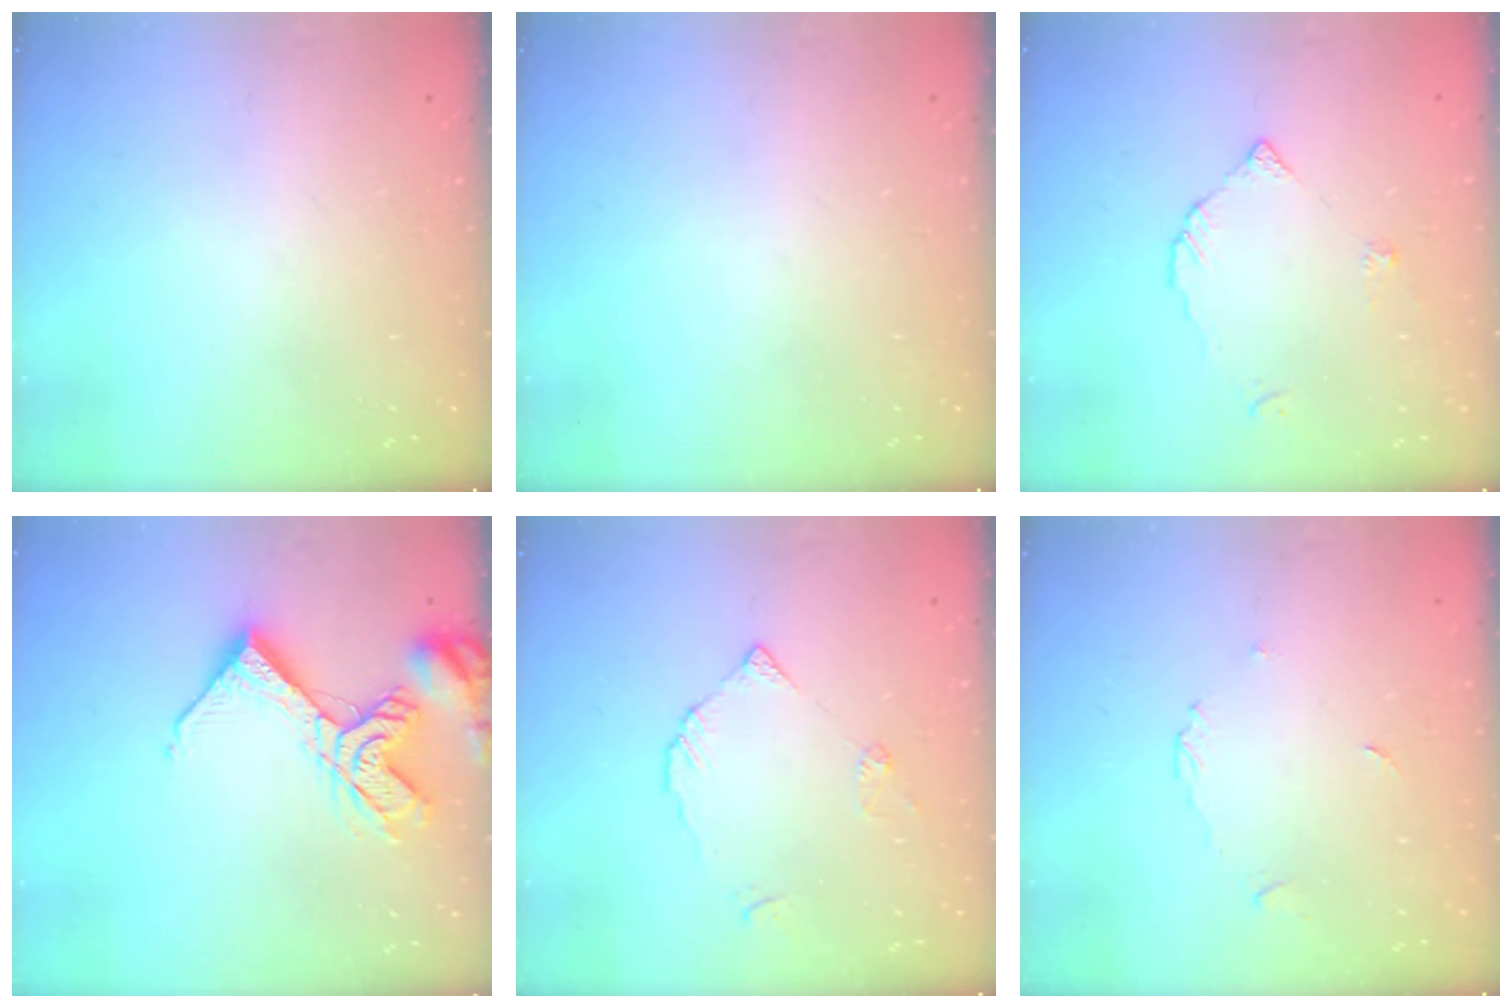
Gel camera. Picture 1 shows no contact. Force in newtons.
{"total": 0.0}
{"total": 3.0, "press": 3.0, "slide": 0.2}
{"total": 14.0, "press": 13.9, "slide": 1.5}
{"total": 4.0, "press": 4.0, "slide": 0.4}
{"total": 3.8, "press": 3.8, "slide": 0.5}